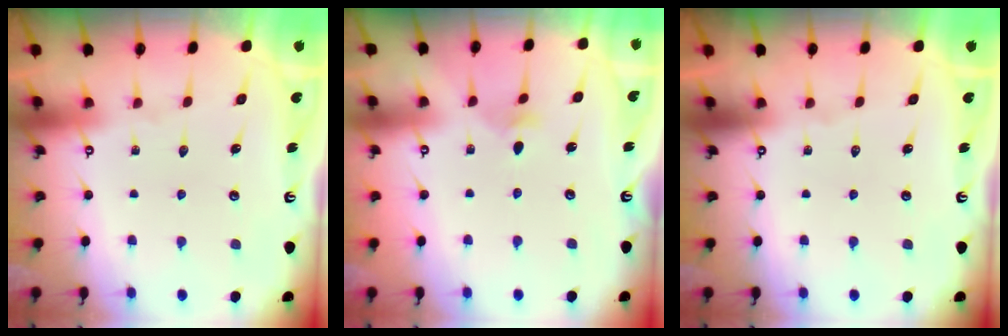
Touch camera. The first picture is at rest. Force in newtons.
{"total": 2.3, "press": 2.3, "slide": 0.4}
{"total": 0.0}